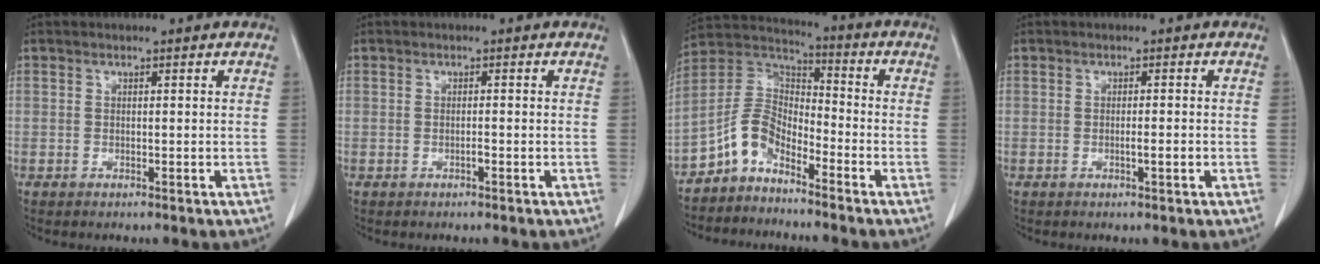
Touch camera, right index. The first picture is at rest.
{"total": 1.0, "force": [-0.4, 0.3, 0.8], "torque": [-0.020, 0.001, -0.006]}
{"total": 8.4, "force": [-5.6, 4.1, 4.8], "torque": [-0.109, 0.024, -0.118]}
{"total": 2.0, "force": [-0.5, 0.4, 1.9], "torque": [-0.038, 0.000, -0.007]}